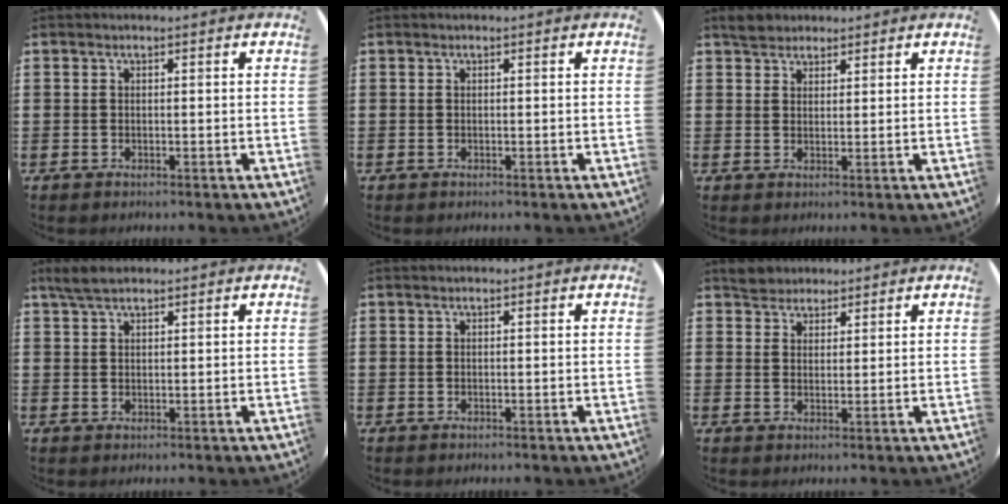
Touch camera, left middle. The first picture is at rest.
{"total": 0.0}
{"total": 2.6, "force": [2.4, 1.2, 0.0], "torque": [0.001, 0.004, 0.046]}
{"total": 3.0, "force": [2.3, 1.0, 1.7], "torque": [-0.038, 0.006, 0.043]}
{"total": 0.0}
{"total": 2.9, "force": [2.7, 1.2, -0.1], "torque": [0.002, 0.002, 0.052]}